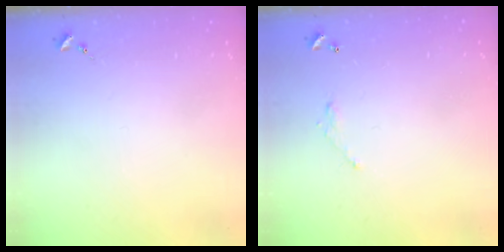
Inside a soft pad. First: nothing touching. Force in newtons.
{"total": 5.6, "press": 5.6, "slide": 0.2}